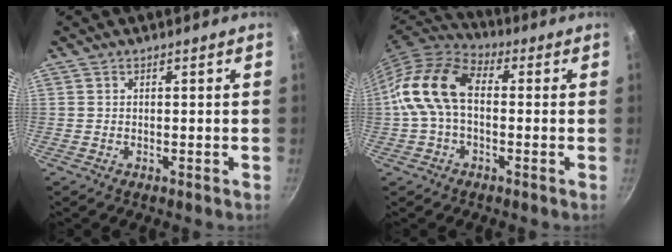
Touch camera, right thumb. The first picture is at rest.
{"total": 13.0, "force": [-0.2, 8.3, 10.0], "torque": [-0.177, 0.037, -0.025]}